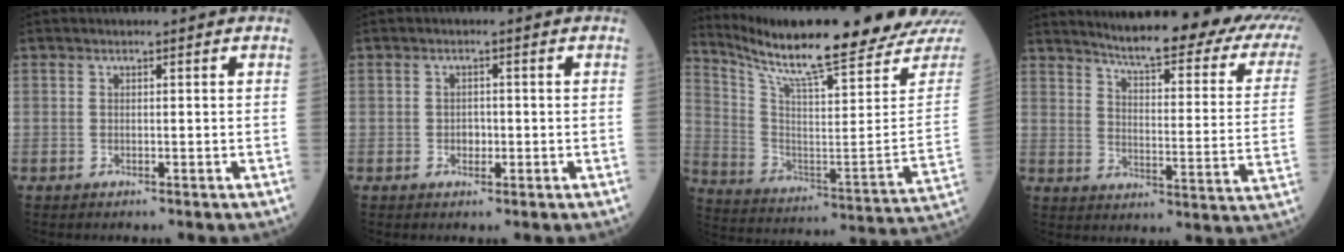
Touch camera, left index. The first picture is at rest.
{"total": 1.6, "force": [-0.4, 1.1, 1.0], "torque": [-0.015, 0.004, -0.005]}
{"total": 25.7, "force": [22.4, -0.1, 12.8], "torque": [-0.220, -0.078, 0.326]}
{"total": 24.2, "force": [20.0, 2.9, 13.3], "torque": [-0.180, -0.051, 0.236]}